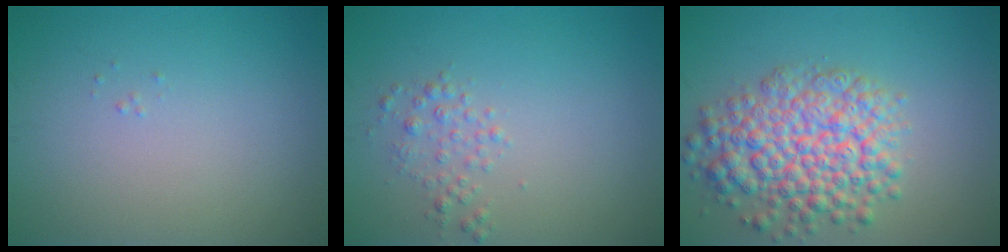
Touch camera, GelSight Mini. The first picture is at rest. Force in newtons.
{"total": 1.5, "press": 1.5, "slide": 0.0}
{"total": 7.4, "press": 7.4, "slide": 0.3}